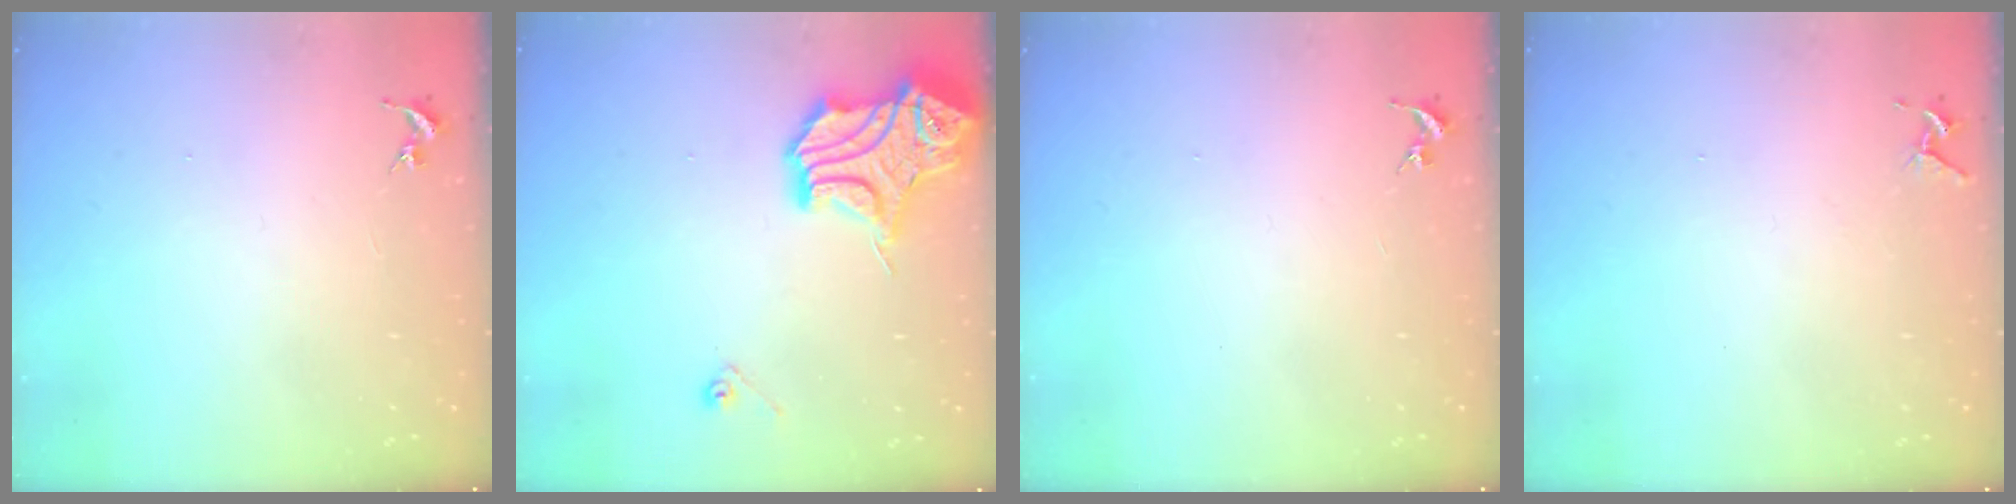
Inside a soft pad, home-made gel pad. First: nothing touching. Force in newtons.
{"total": 16.5, "press": 16.4, "slide": 2.1}
{"total": 0.0}
{"total": 4.3, "press": 4.3, "slide": 0.5}